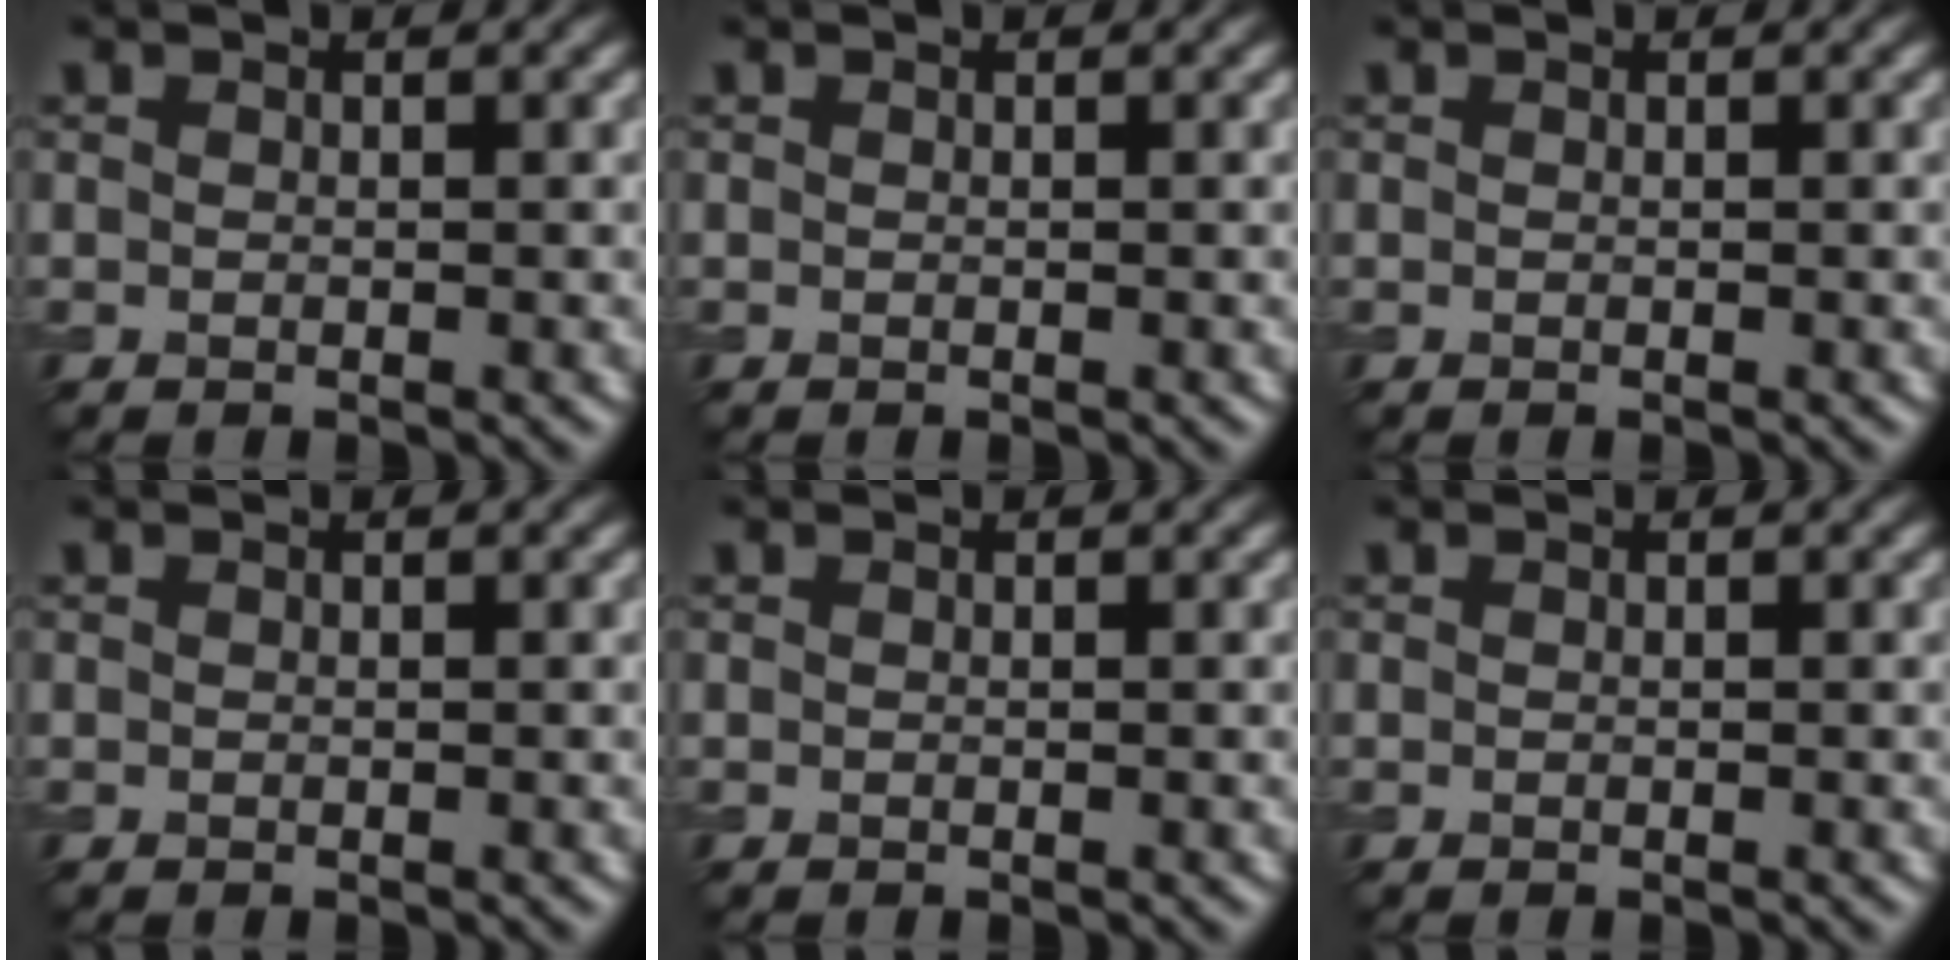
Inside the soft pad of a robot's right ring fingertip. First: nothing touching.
{"total": 0.0}
{"total": 0.0}
{"total": 0.0}
{"total": 0.0}
{"total": 0.0}